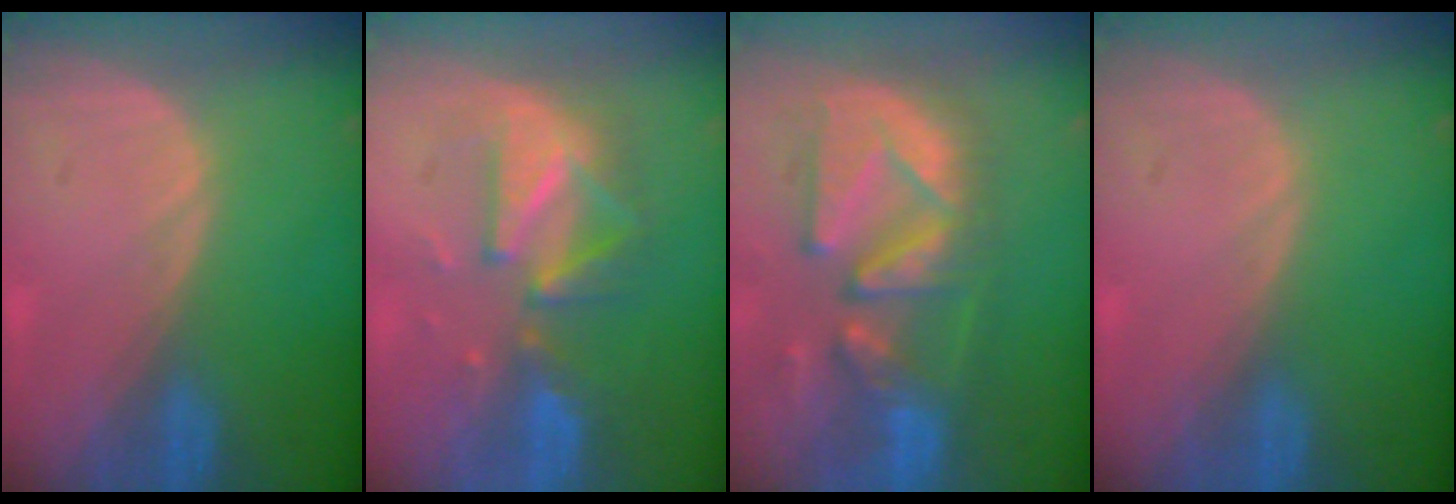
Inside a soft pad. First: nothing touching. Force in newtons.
{"total": 7.9, "press": 7.9, "slide": 0.6}
{"total": 12.0, "press": 11.0, "slide": 4.8}
{"total": 0.0}